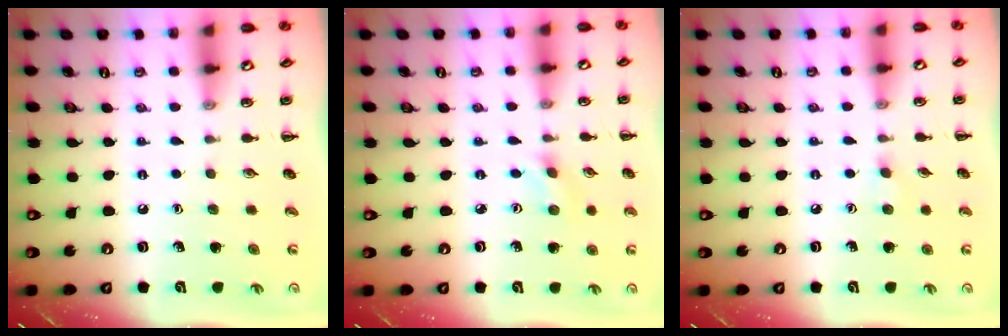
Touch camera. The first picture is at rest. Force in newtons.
{"total": 1.2, "press": 1.1, "slide": 0.3}
{"total": 4.4, "press": 4.0, "slide": 1.7}